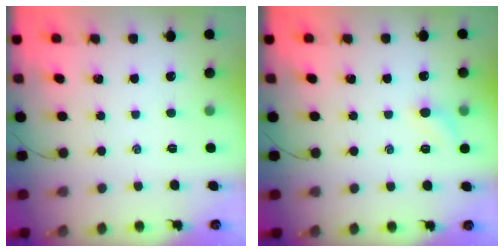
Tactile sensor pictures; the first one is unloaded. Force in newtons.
{"total": 6.9, "press": 6.7, "slide": 1.6}